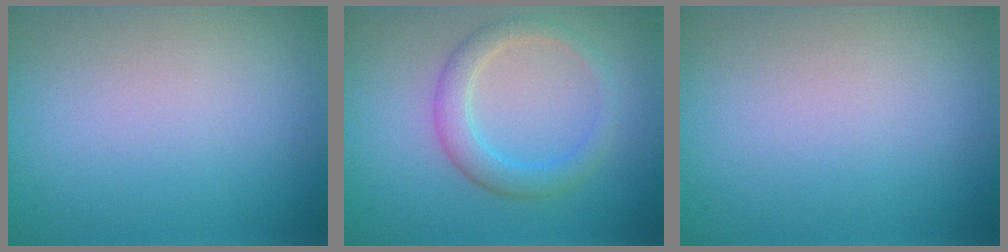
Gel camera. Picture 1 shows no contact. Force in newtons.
{"total": 2.8, "press": 2.8, "slide": 0.1}
{"total": 0.0}